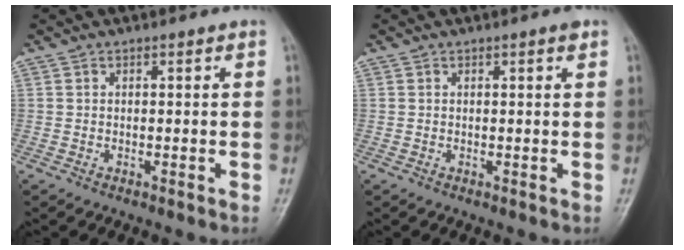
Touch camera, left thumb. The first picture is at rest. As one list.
[{"total": 1.0, "force": [0.5, 0.2, 0.8], "torque": [-0.010, 0.000, 0.007]}]